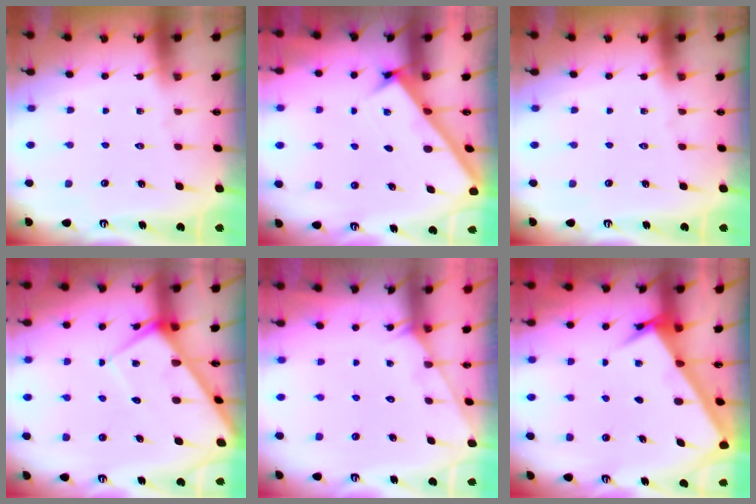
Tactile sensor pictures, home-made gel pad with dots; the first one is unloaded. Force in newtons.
{"total": 2.6, "press": 2.5, "slide": 0.3}
{"total": 0.0}
{"total": 8.4, "press": 8.4, "slide": 0.8}
{"total": 1.8, "press": 1.8, "slide": 0.1}
{"total": 4.2, "press": 4.1, "slide": 0.5}